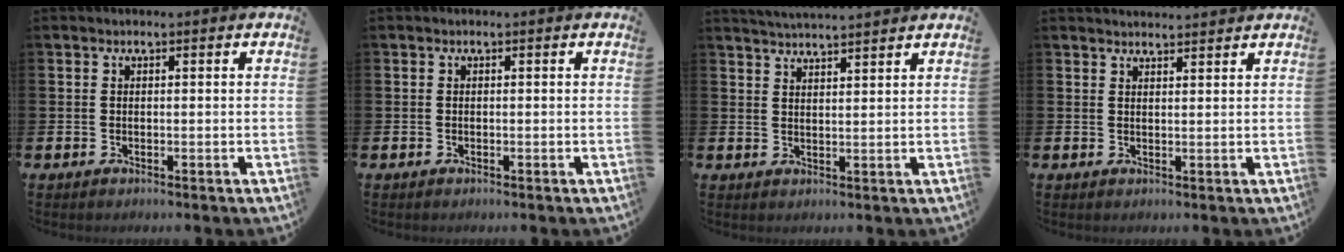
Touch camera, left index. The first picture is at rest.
{"total": 0.0}
{"total": 3.6, "force": [3.6, -0.4, 0.1], "torque": [-0.005, -0.021, 0.064]}
{"total": 2.2, "force": [2.2, 0.2, 0.0], "torque": [0.008, -0.015, 0.037]}